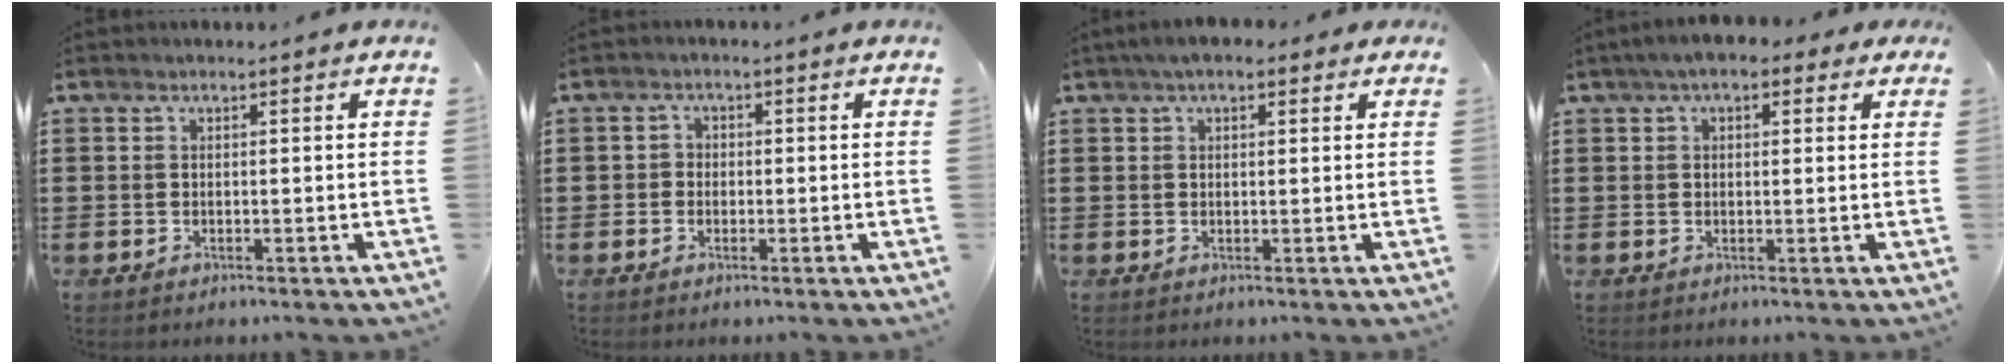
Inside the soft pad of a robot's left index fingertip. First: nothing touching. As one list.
[{"total": 1.4, "force": [-0.5, 1.3, 0.2], "torque": [-0.009, 0.005, -0.013]}, {"total": 3.0, "force": [1.9, 1.5, 1.8], "torque": [-0.042, 0.010, 0.035]}, {"total": 3.7, "force": [2.3, 1.7, 2.3], "torque": [-0.054, 0.008, 0.040]}]